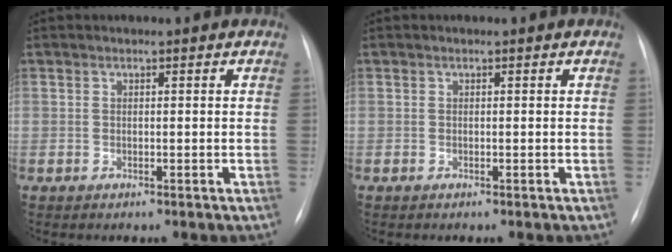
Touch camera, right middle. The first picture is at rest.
{"total": 0.0}